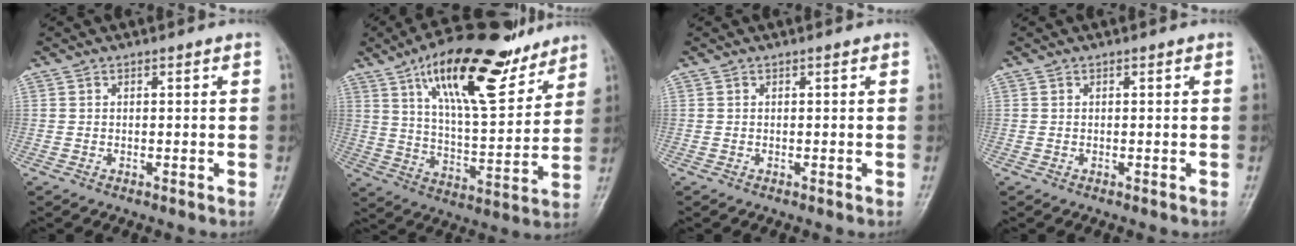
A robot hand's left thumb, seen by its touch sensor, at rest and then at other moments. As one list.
[{"total": 21.5, "force": [13.6, 7.5, 14.9], "torque": [-0.207, -0.058, 0.229]}, {"total": 0.0}, {"total": 0.0}]